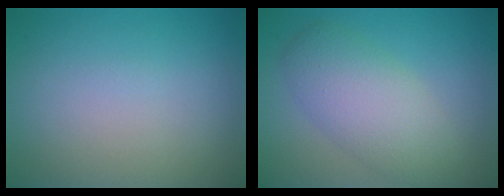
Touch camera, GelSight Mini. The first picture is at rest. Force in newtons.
{"total": 5.3, "press": 5.3, "slide": 0.3}